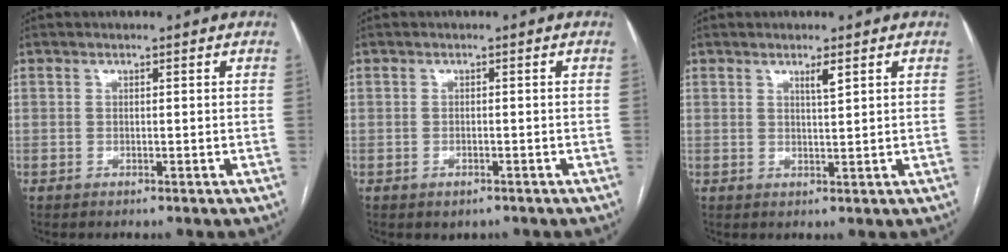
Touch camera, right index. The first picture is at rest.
{"total": 1.4, "force": [-0.8, 1.0, 0.6], "torque": [-0.012, 0.000, -0.003]}
{"total": 2.0, "force": [1.2, -0.1, 1.6], "torque": [-0.031, -0.006, 0.021]}